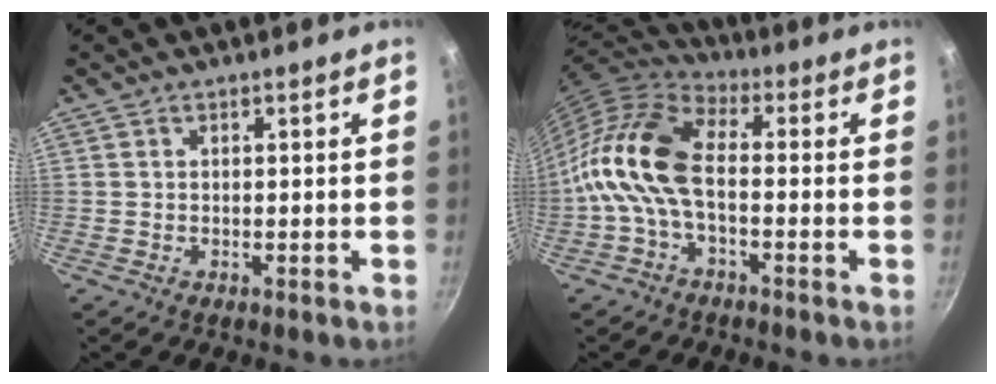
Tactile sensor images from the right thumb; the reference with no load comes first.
{"total": 13.7, "force": [-2.1, 7.3, 11.4], "torque": [-0.224, 0.035, -0.061]}